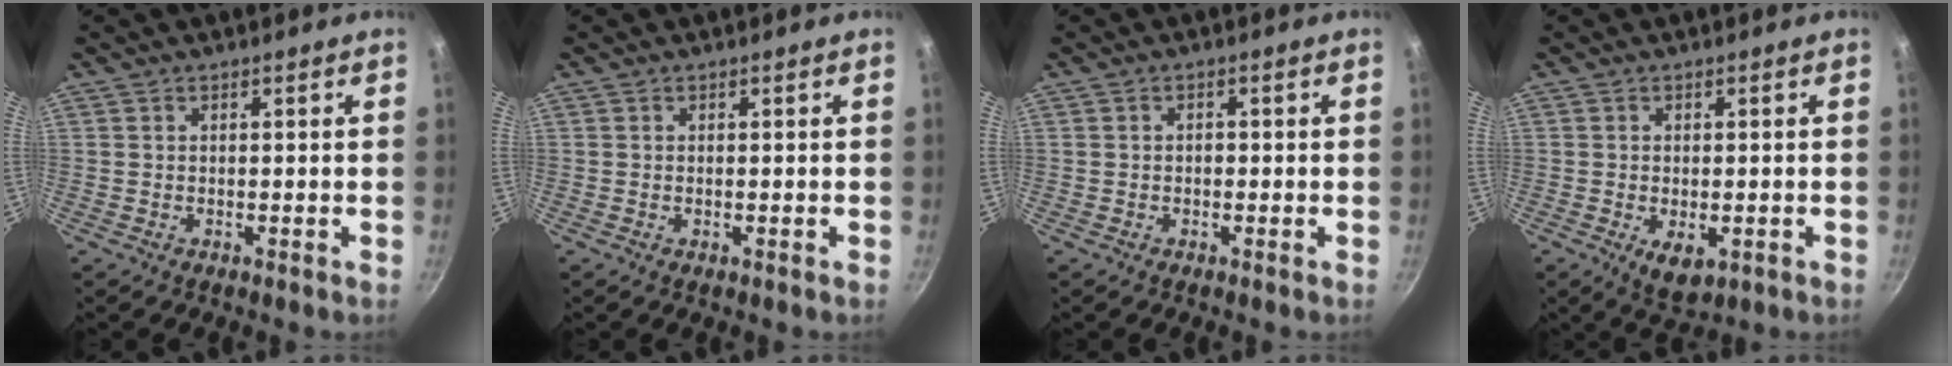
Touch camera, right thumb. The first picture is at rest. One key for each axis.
{"total": 0.0}
{"total": 1.0, "fx": -0.3, "fy": 0.8, "fz": 0.5, "tx": -0.007, "ty": 0.004, "tz": -0.005}
{"total": 5.2, "fx": -1.5, "fy": 2.9, "fz": 4.1, "tx": -0.055, "ty": -0.008, "tz": -0.013}